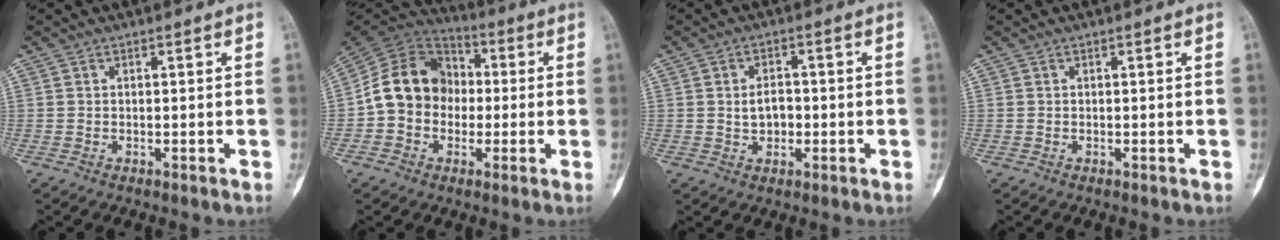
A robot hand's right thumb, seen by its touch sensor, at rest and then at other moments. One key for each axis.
{"total": 13.7, "fx": -0.7, "fy": 11.4, "fz": 7.5, "tx": -0.109, "ty": 0.035, "tz": -0.024}
{"total": 3.9, "fx": -0.2, "fy": 2.8, "fz": 2.7, "tx": -0.036, "ty": 0.007, "tz": -0.003}
{"total": 0.0}